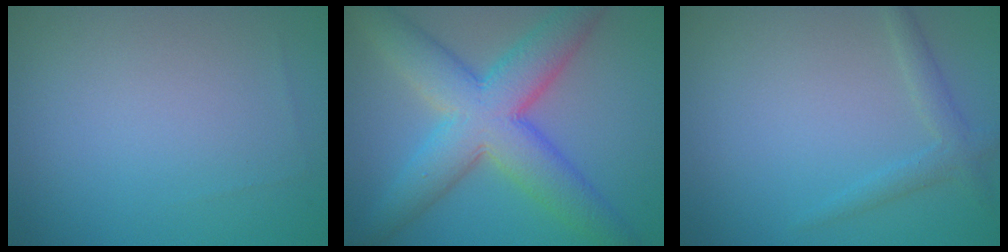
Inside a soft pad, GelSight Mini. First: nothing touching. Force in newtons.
{"total": 9.1, "press": 9.1, "slide": 0.2}
{"total": 1.8, "press": 1.8, "slide": 0.1}